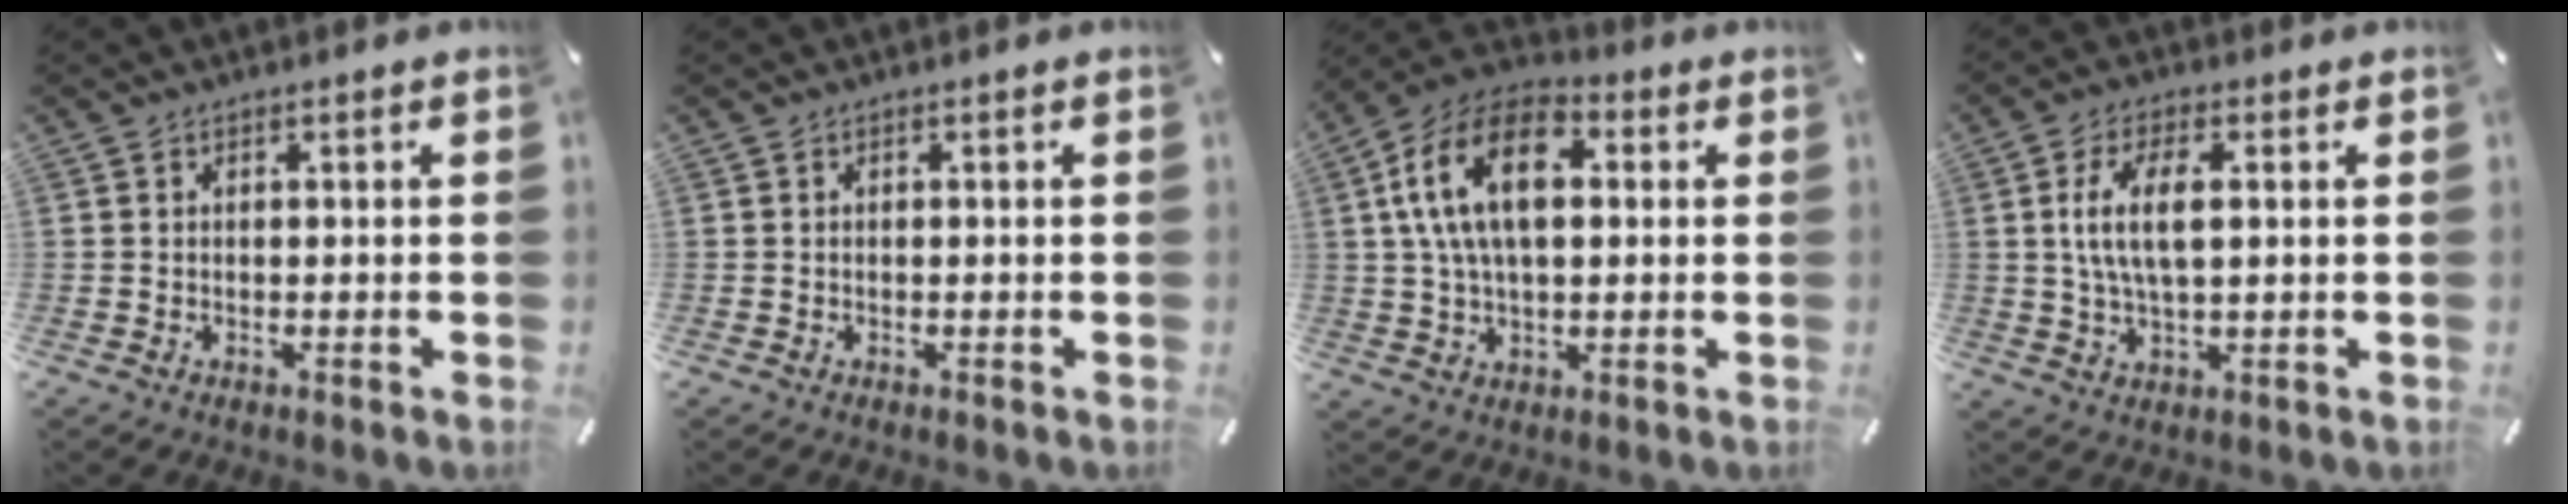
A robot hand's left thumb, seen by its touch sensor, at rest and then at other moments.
{"total": 0.0}
{"total": 15.7, "force": [3.2, 9.4, 12.1], "torque": [-0.260, 0.011, 0.055]}
{"total": 9.3, "force": [1.6, 3.9, 8.3], "torque": [-0.173, 0.001, 0.020]}